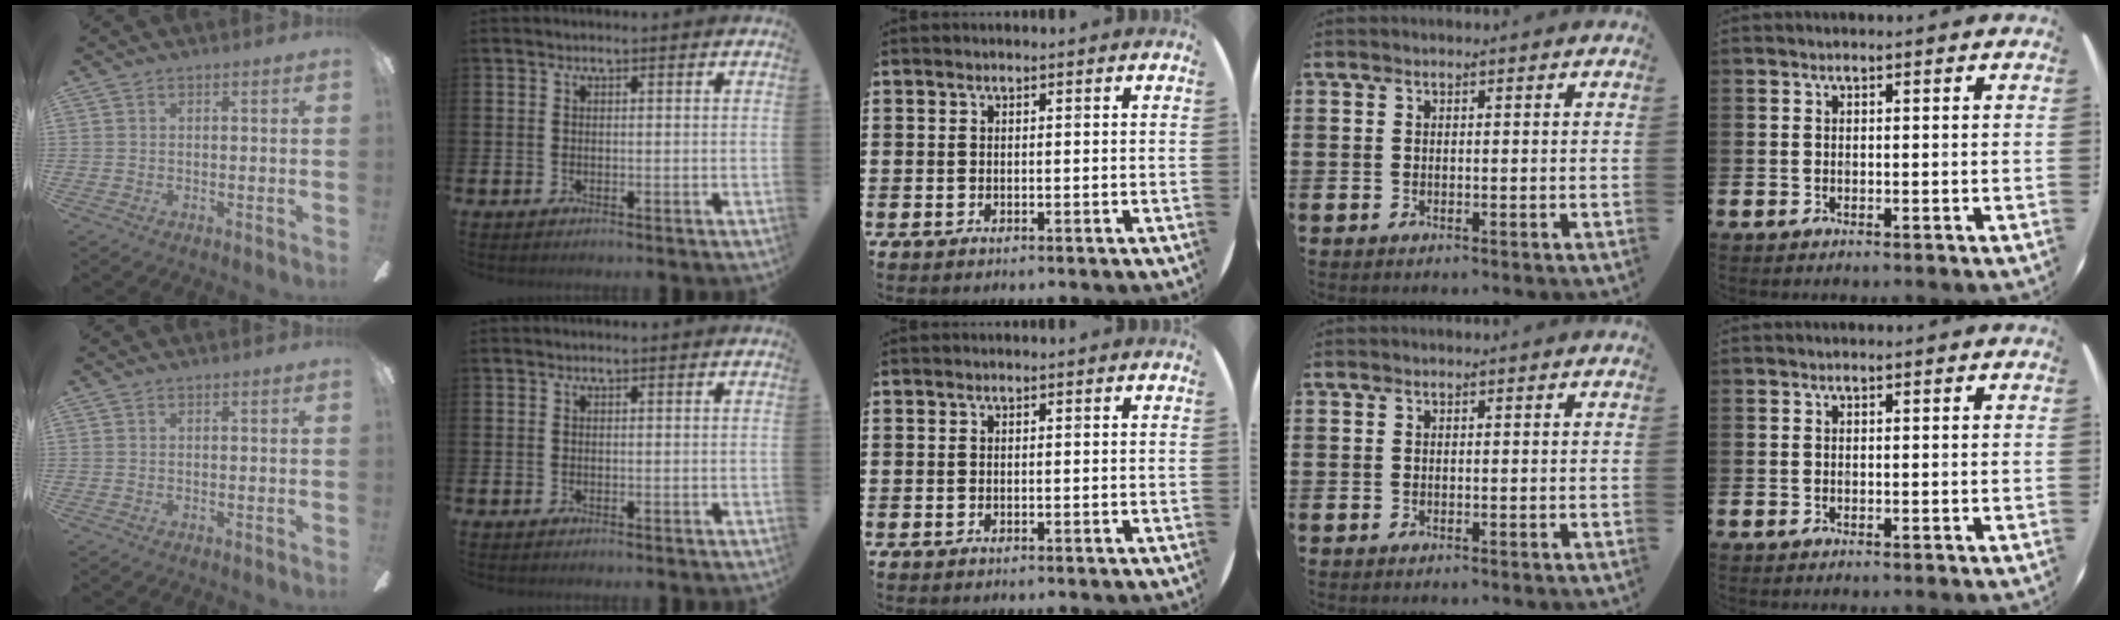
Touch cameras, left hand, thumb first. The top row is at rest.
{}